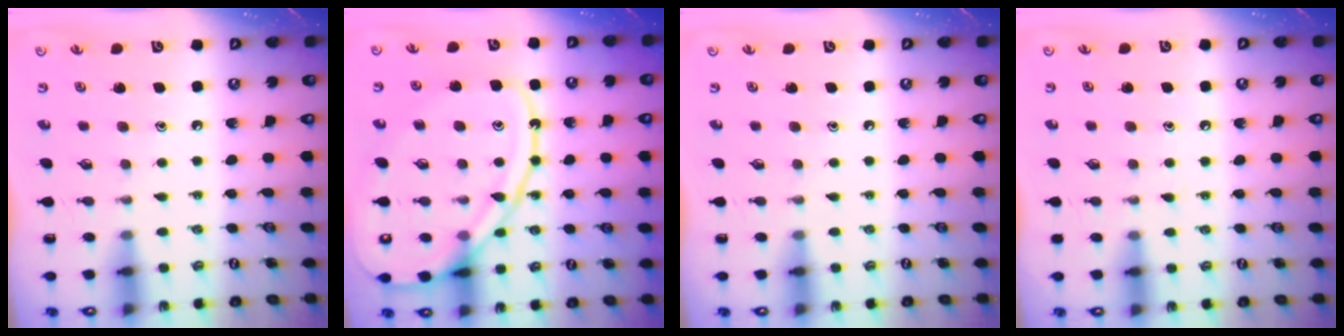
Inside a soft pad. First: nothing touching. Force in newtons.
{"total": 15.3, "press": 15.3, "slide": 1.5}
{"total": 0.0}
{"total": 7.6, "press": 7.6, "slide": 0.8}